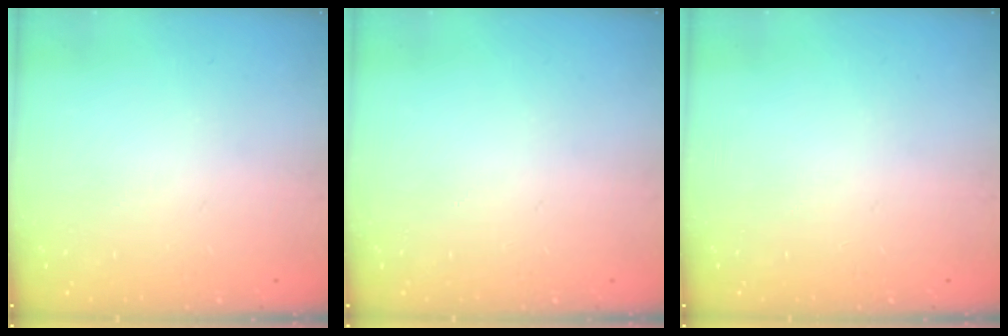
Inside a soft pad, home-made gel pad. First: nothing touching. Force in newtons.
{"total": 0.0}
{"total": 0.0}